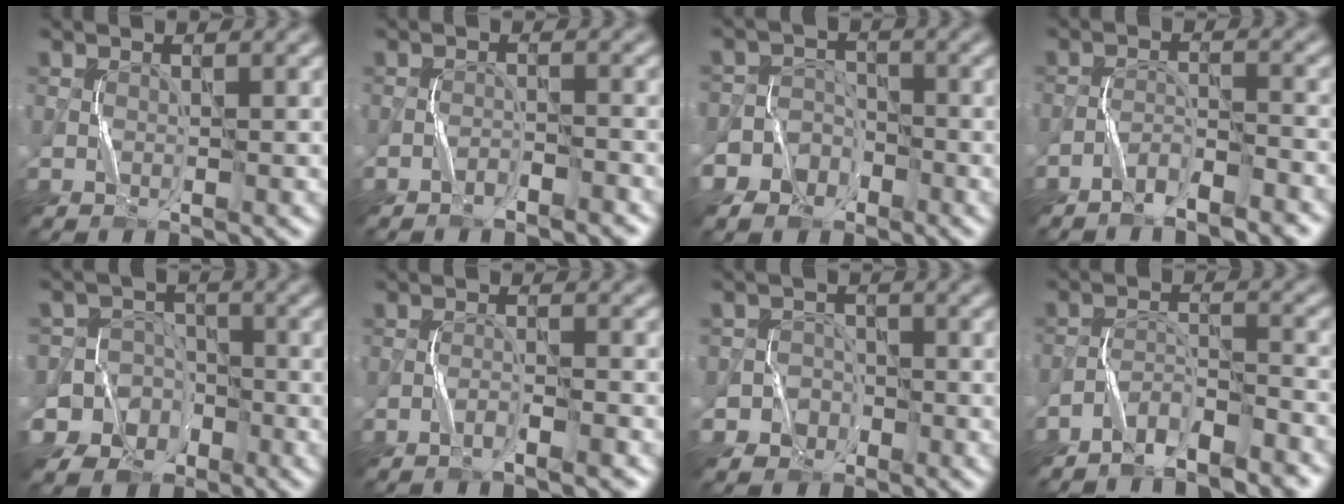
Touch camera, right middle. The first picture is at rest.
{"total": 1.3, "force": [-1.2, 0.2, 0.4], "torque": [-0.004, 0.007, -0.020]}
{"total": 5.1, "force": [-3.3, 3.9, 0.3], "torque": [0.015, 0.000, -0.077]}
{"total": 3.1, "force": [-2.7, 0.5, 1.4], "torque": [-0.027, 0.006, -0.051]}
{"total": 9.5, "force": [-4.9, 8.0, 1.0], "torque": [-0.024, -0.003, -0.108]}
{"total": 1.8, "force": [-1.4, 0.0, 1.2], "torque": [-0.032, 0.011, -0.022]}
{"total": 2.7, "force": [-1.4, 2.2, -0.3], "torque": [0.028, 0.008, -0.030]}
{"total": 4.1, "force": [-3.6, 0.8, 1.7], "torque": [-0.032, 0.003, -0.068]}